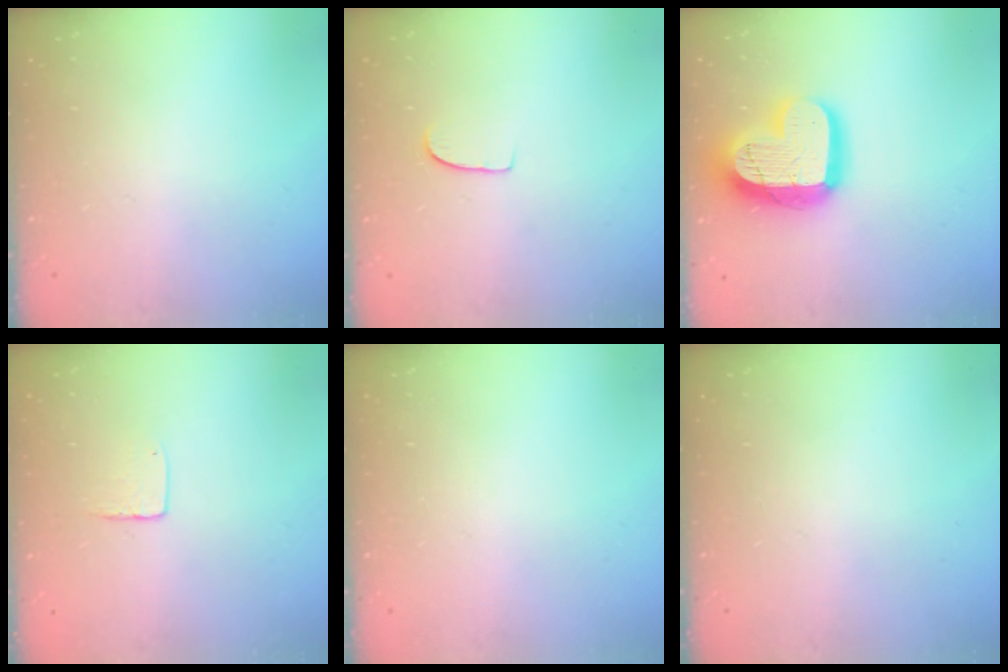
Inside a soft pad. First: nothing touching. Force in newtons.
{"total": 4.7, "press": 4.7, "slide": 0.3}
{"total": 18.9, "press": 18.8, "slide": 1.5}
{"total": 4.3, "press": 4.3, "slide": 0.4}
{"total": 0.0}
{"total": 0.0}